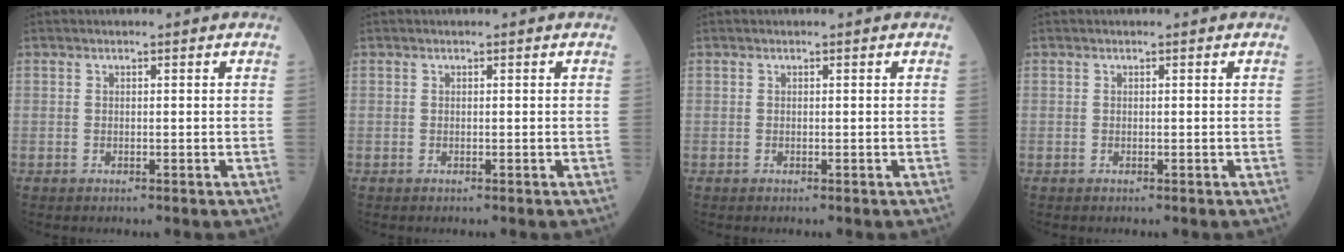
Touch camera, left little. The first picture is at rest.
{"total": 0.0}
{"total": 0.0}
{"total": 0.0}